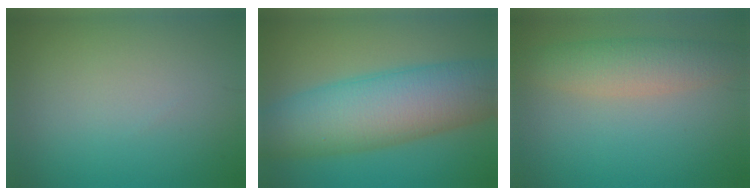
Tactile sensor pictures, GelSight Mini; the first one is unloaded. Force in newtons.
{"total": 10.7, "press": 10.7, "slide": 0.1}
{"total": 4.1, "press": 4.1, "slide": 0.3}